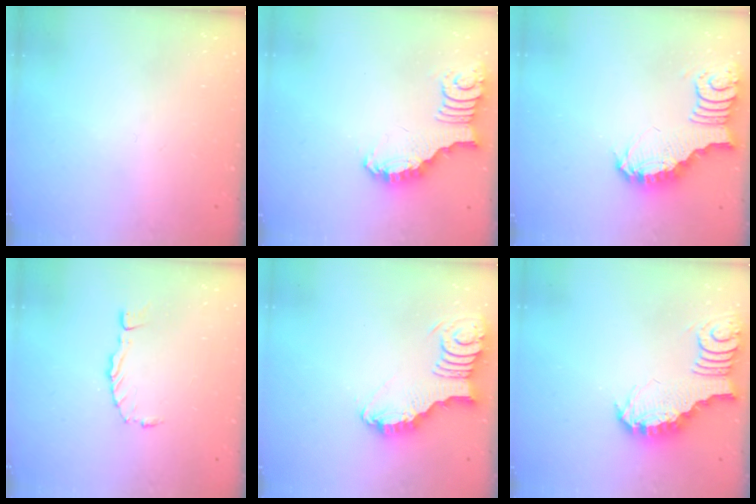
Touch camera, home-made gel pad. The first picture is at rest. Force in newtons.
{"total": 2.7, "press": 2.7, "slide": 0.1}
{"total": 3.6, "press": 3.6, "slide": 0.6}
{"total": 0.0}
{"total": 4.3, "press": 4.2, "slide": 0.4}
{"total": 3.9, "press": 3.8, "slide": 0.6}